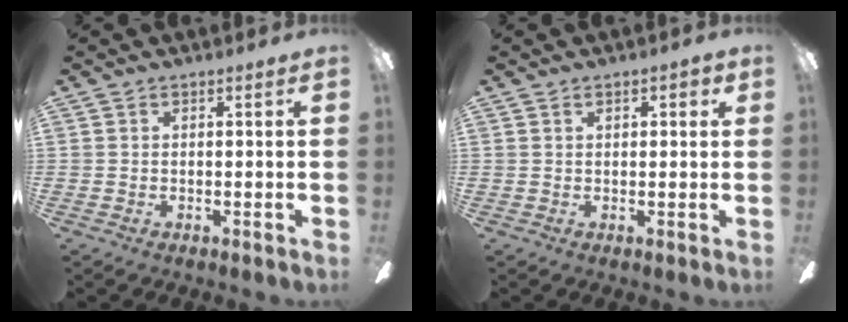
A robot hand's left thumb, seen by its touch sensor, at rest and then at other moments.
{"total": 2.5, "force": [1.1, 1.2, 1.9], "torque": [-0.022, -0.002, 0.014]}